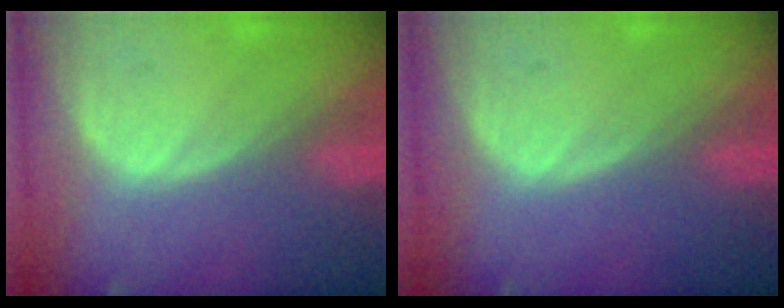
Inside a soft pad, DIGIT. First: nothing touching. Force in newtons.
{"total": 0.0}